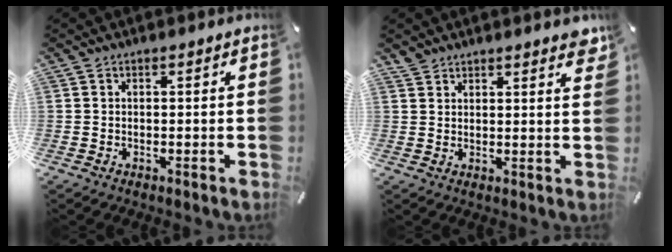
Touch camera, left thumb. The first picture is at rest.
{"total": 3.6, "force": [3.2, 1.1, 1.1], "torque": [-0.013, -0.016, 0.059]}